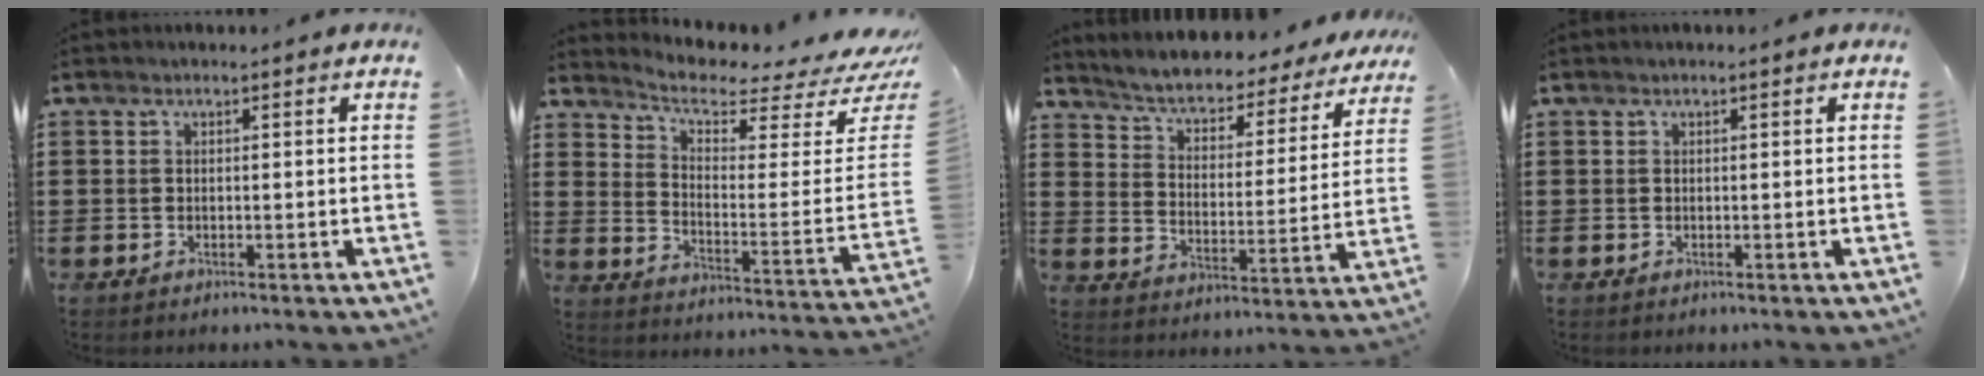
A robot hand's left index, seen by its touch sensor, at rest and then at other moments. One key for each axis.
{"total": 5.0, "fx": 4.3, "fy": 1.2, "fz": 2.3, "tx": -0.054, "ty": -0.048, "tz": 0.066}
{"total": 4.3, "fx": 4.1, "fy": 0.5, "fz": 1.0, "tx": -0.043, "ty": -0.038, "tz": 0.060}
{"total": 0.0}